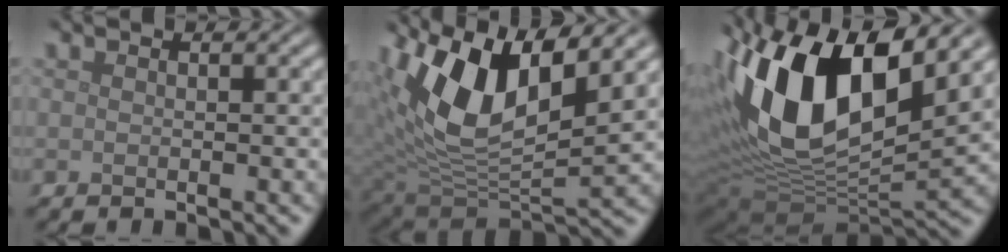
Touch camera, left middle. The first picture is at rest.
{"total": 11.0, "force": [4.8, 5.1, 8.6], "torque": [-0.171, -0.003, 0.090]}
{"total": 16.4, "force": [5.6, 8.4, 13.0], "torque": [-0.260, 0.012, 0.098]}